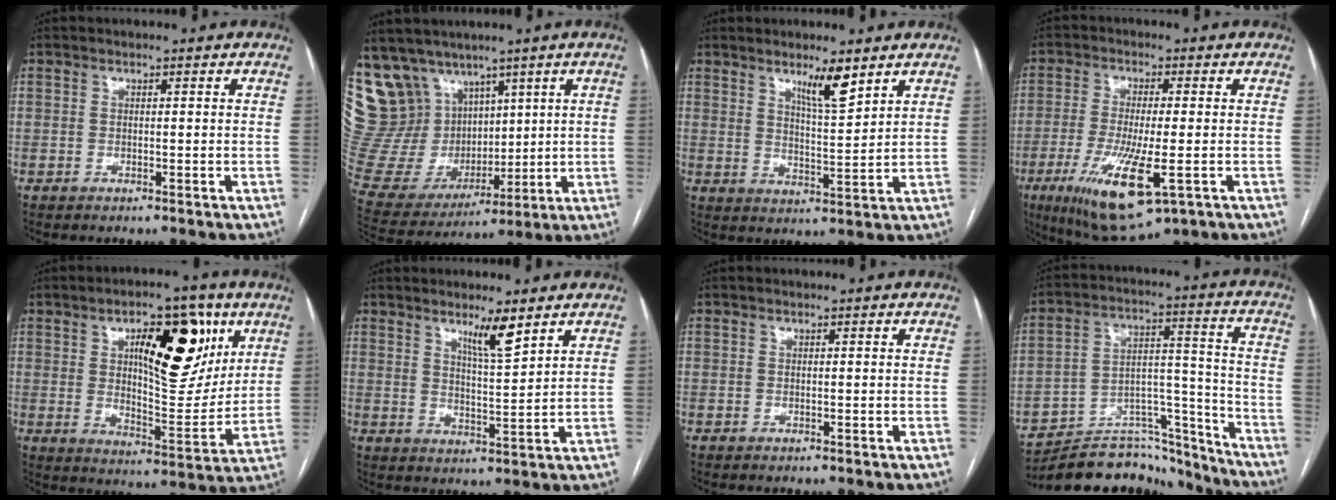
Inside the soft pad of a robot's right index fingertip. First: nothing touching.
{"total": 22.9, "force": [12.6, 16.5, 9.6], "torque": [-0.252, 0.069, 0.267]}
{"total": 5.8, "force": [4.2, 0.4, 4.0], "torque": [-0.069, -0.010, 0.073]}
{"total": 12.9, "force": [-5.0, 2.5, 11.6], "torque": [-0.222, -0.039, -0.075]}
{"total": 16.6, "force": [6.7, 6.0, 13.9], "torque": [-0.194, 0.007, 0.107]}
{"total": 5.2, "force": [3.8, 0.0, 3.6], "torque": [-0.062, -0.012, 0.066]}
{"total": 0.0}
{"total": 19.2, "force": [-18.4, 4.6, 2.9], "torque": [-0.049, 0.055, -0.276]}